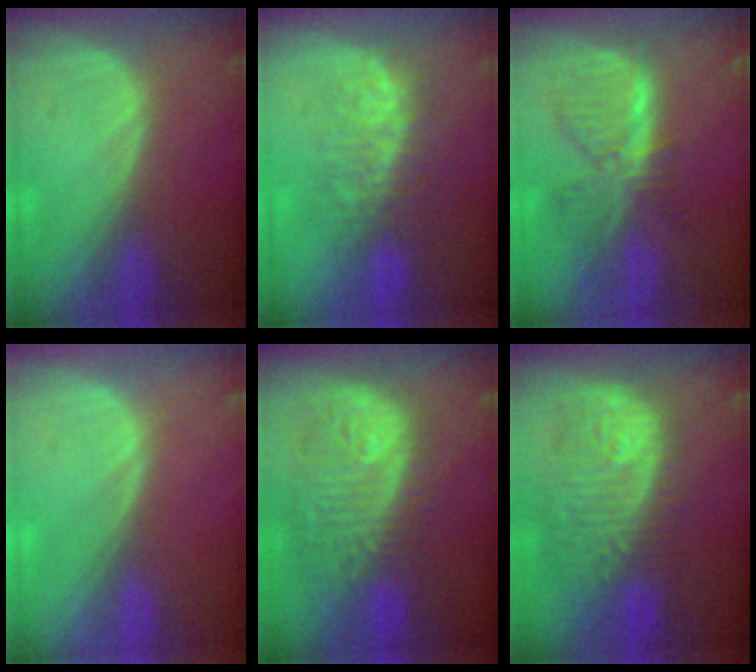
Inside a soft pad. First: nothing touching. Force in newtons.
{"total": 7.8, "press": 7.5, "slide": 2.2}
{"total": 7.5, "press": 6.8, "slide": 3.1}
{"total": 0.0}
{"total": 12.0, "press": 10.7, "slide": 5.4}
{"total": 12.0, "press": 10.7, "slide": 5.5}